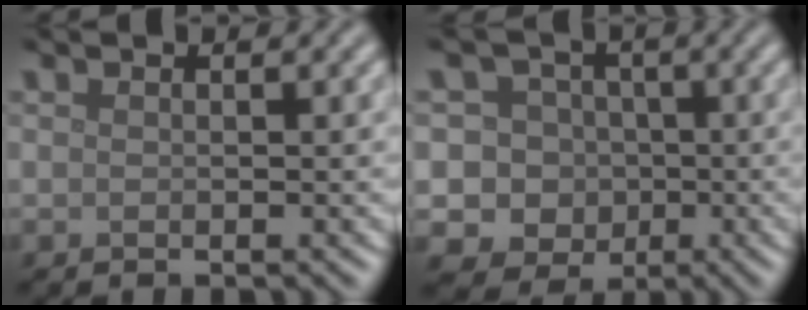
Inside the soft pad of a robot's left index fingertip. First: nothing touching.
{"total": 8.4, "force": [-1.0, 8.0, 2.5], "torque": [-0.038, 0.028, -0.054]}